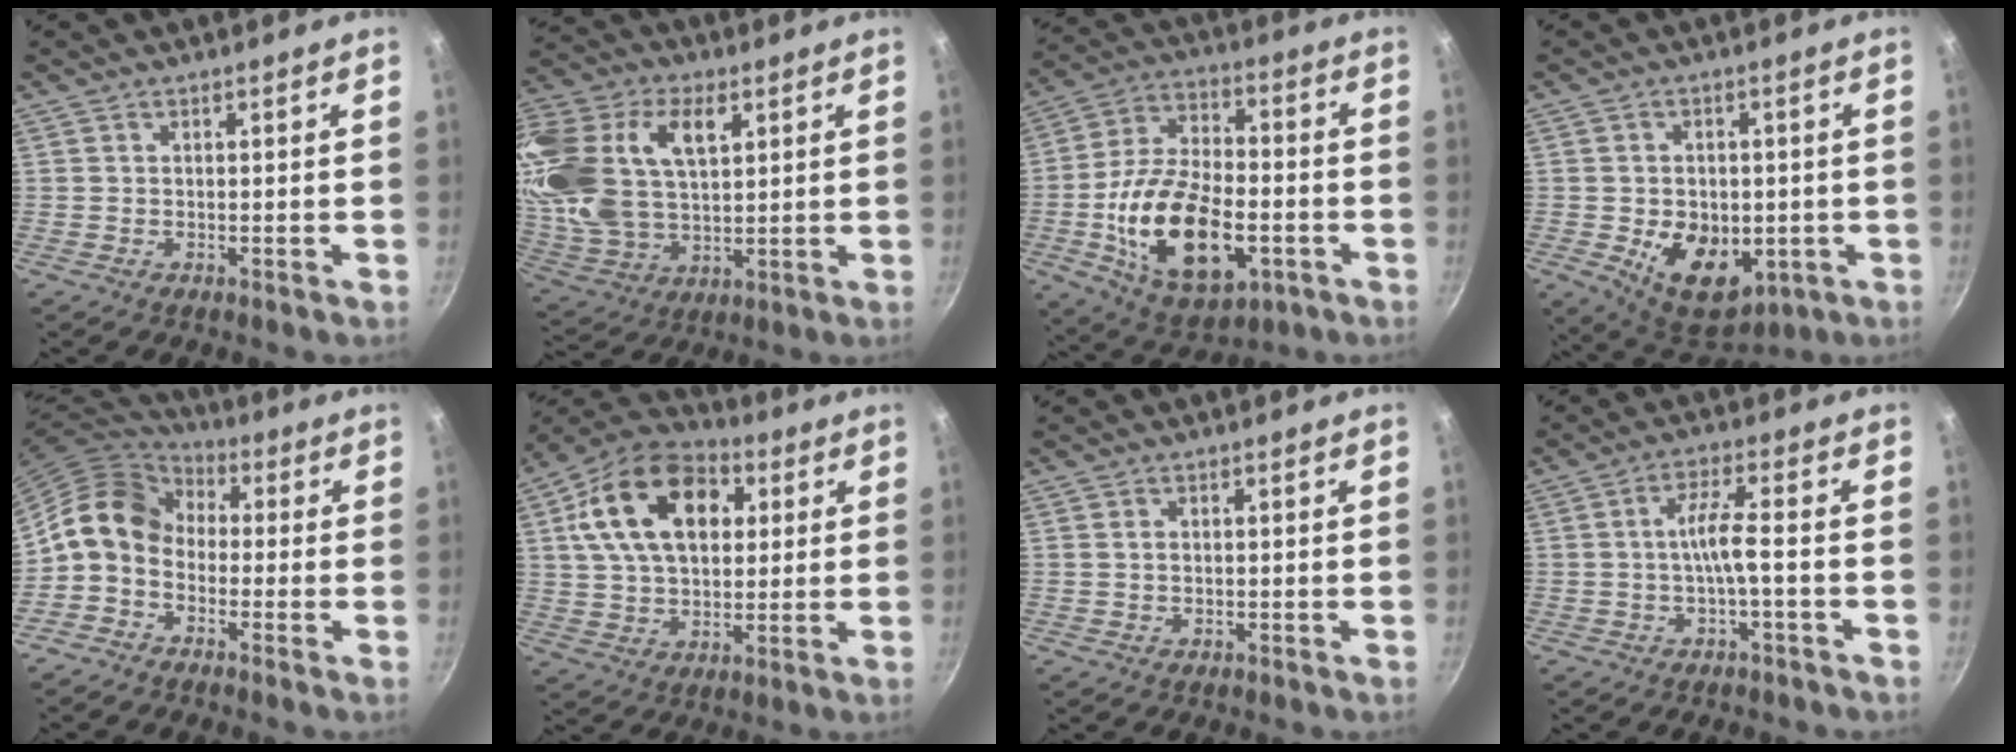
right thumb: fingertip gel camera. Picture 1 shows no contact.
{"total": 27.5, "force": [9.2, 17.3, 19.3], "torque": [-0.425, 0.018, 0.174]}
{"total": 21.7, "force": [-5.4, 11.9, 17.4], "torque": [-0.300, 0.022, -0.086]}
{"total": 13.3, "force": [-2.9, 9.2, 9.2], "torque": [-0.105, -0.012, -0.024]}
{"total": 10.8, "force": [-1.2, 8.4, 6.7], "torque": [-0.100, 0.044, -0.048]}
{"total": 21.5, "force": [6.2, 14.1, 15.1], "torque": [-0.239, 0.007, 0.095]}
{"total": 0.9, "force": [0.2, 0.7, 0.7], "torque": [-0.011, 0.003, 0.002]}
{"total": 5.2, "force": [-1.4, 0.6, 4.9], "torque": [-0.105, 0.021, -0.029]}